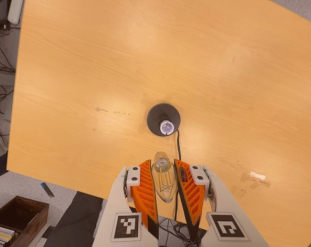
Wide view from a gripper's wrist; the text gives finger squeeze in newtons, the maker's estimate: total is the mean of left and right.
{"total": 13.2, "left": 13.5, "right": 12.8}